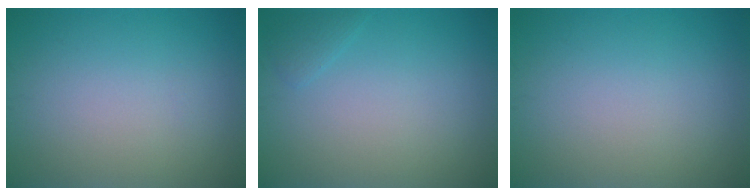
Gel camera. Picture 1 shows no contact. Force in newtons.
{"total": 0.9, "press": 0.9, "slide": 0.1}
{"total": 0.0}